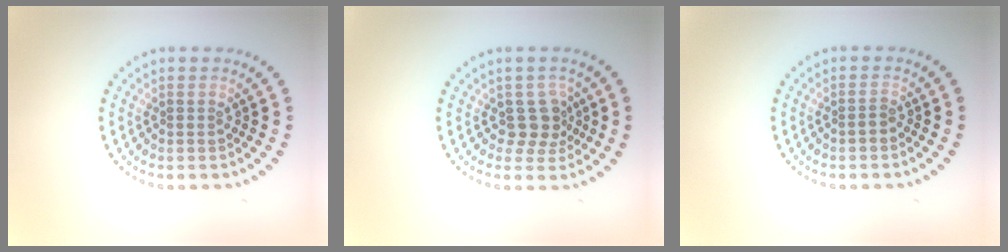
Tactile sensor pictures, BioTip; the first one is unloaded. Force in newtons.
{"total": 2.5, "press": 1.9, "slide": 1.6}
{"total": 0.5, "press": 0.3, "slide": 0.4}